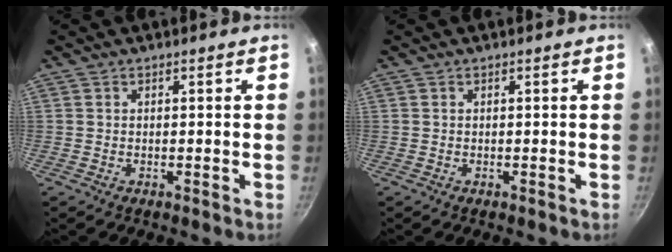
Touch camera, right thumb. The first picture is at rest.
{"total": 0.0}